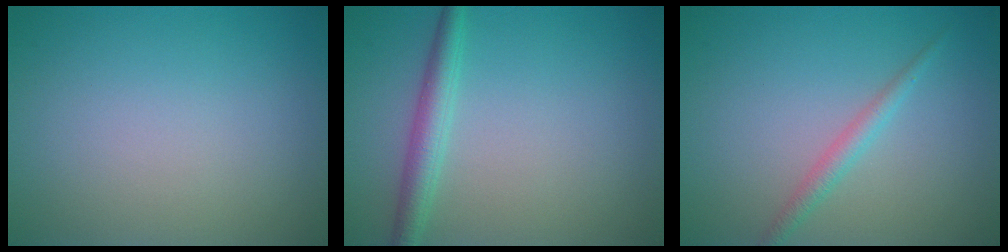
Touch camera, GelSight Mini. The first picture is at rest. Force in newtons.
{"total": 2.6, "press": 2.6, "slide": 0.1}
{"total": 1.6, "press": 1.6, "slide": 0.1}